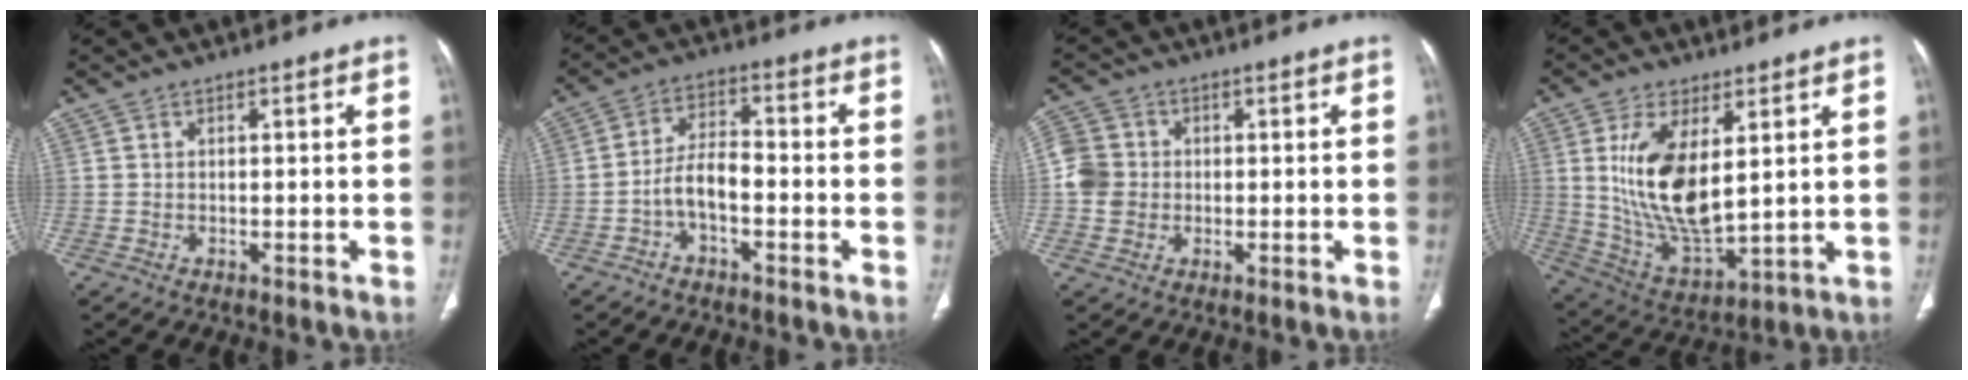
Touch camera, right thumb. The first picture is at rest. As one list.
[{"total": 5.8, "force": [-2.4, 2.7, 4.5], "torque": [-0.082, 0.032, -0.048]}, {"total": 5.8, "force": [-0.3, 5.4, 2.1], "torque": [-0.030, 0.010, -0.011]}, {"total": 15.6, "force": [3.8, 7.3, 13.3], "torque": [-0.246, -0.028, 0.090]}]